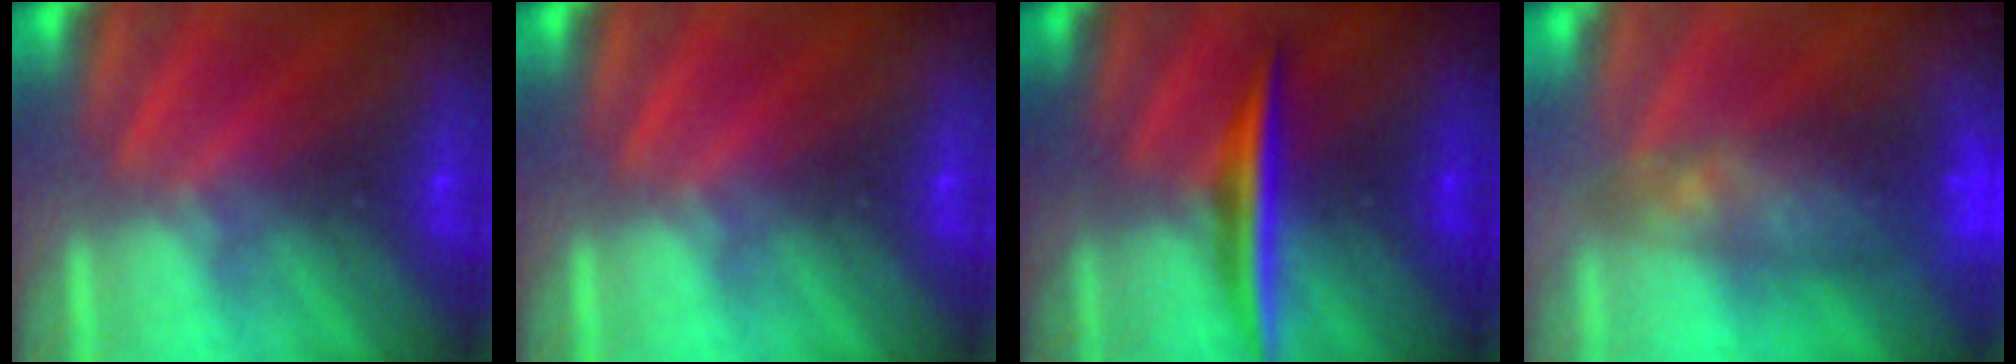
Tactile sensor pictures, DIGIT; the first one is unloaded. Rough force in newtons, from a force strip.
{"total": 0.0}
{"total": 1.7}
{"total": 7.7}